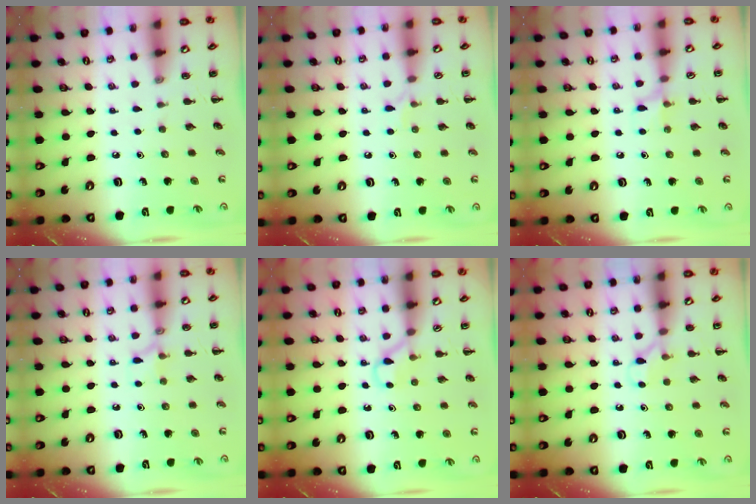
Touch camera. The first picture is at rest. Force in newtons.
{"total": 4.4, "press": 4.1, "slide": 1.5}
{"total": 6.4, "press": 6.1, "slide": 1.9}
{"total": 6.0, "press": 5.9, "slide": 1.1}
{"total": 2.7, "press": 2.4, "slide": 1.1}
{"total": 5.0, "press": 4.8, "slide": 1.6}